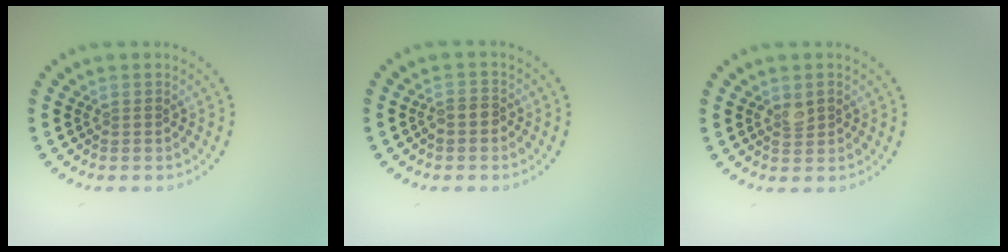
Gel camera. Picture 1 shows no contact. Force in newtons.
{"total": 1.6, "press": 1.5, "slide": 0.6}
{"total": 1.4, "press": 1.4, "slide": 0.2}